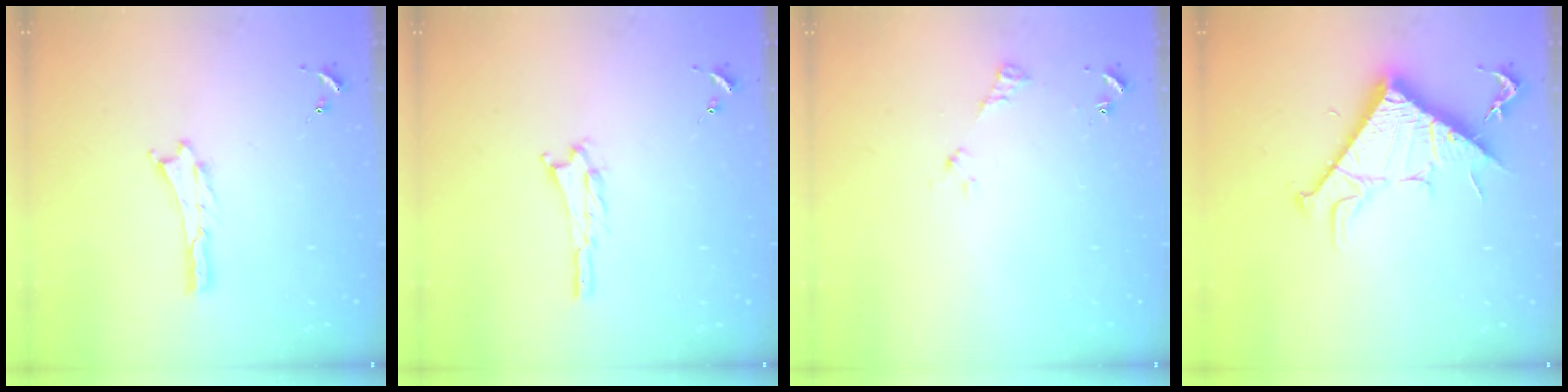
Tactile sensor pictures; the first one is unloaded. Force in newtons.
{"total": 1.2, "press": 1.2, "slide": 0.2}
{"total": 2.5, "press": 2.5, "slide": 0.3}
{"total": 11.9, "press": 11.9, "slide": 0.2}